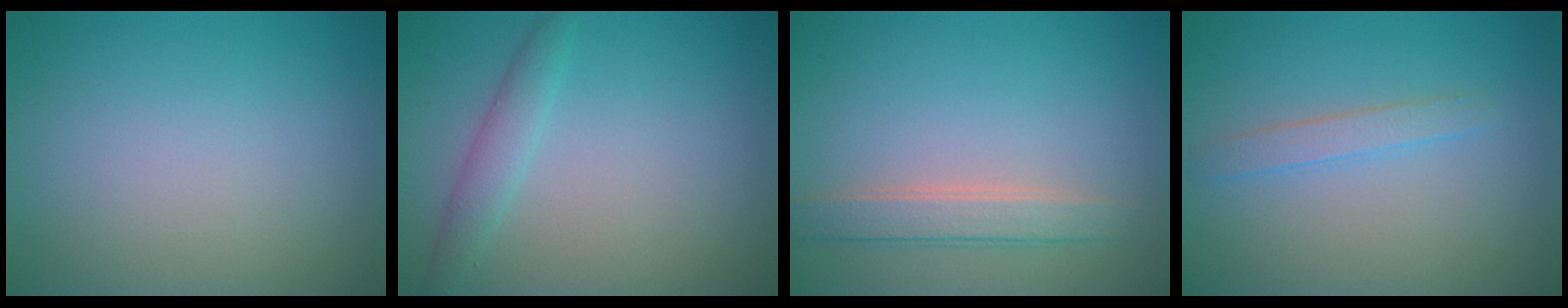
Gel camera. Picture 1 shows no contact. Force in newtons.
{"total": 2.0, "press": 2.0, "slide": 0.3}
{"total": 2.6, "press": 2.6, "slide": 0.2}
{"total": 1.5, "press": 1.5, "slide": 0.0}